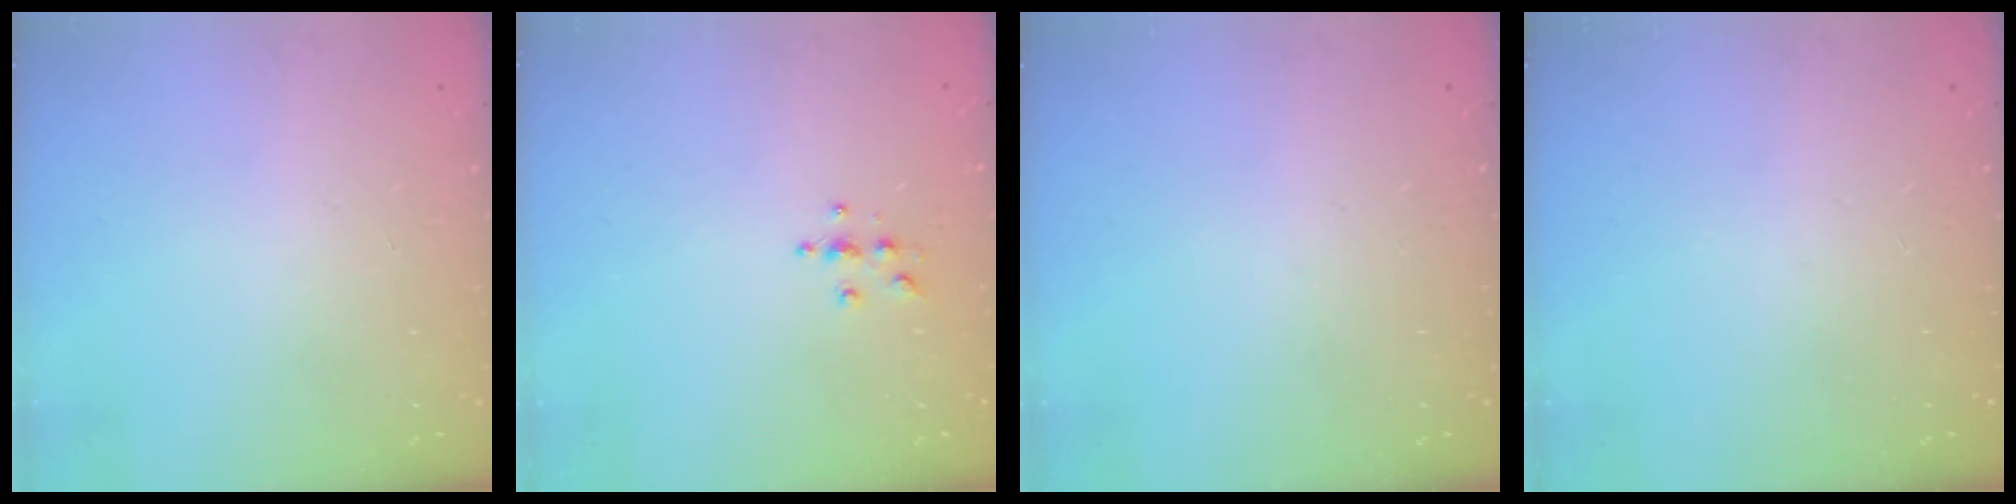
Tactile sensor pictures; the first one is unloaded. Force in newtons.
{"total": 4.6, "press": 4.5, "slide": 0.5}
{"total": 0.0}
{"total": 0.0}